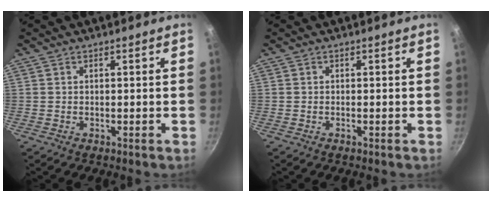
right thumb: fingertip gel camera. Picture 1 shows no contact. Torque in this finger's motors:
{"motor_torque": [0.04, -0.24, -0.05, 0.88, -0.03]}